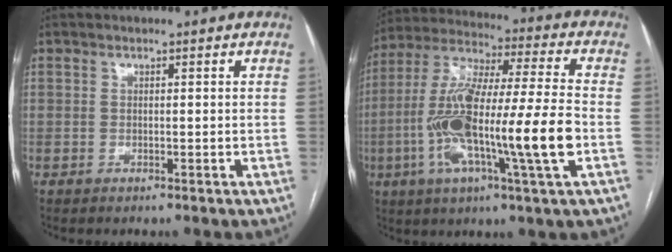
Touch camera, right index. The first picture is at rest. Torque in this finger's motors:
{"motor_torque": [2.14, 0.00, 0.93, 0.21]}